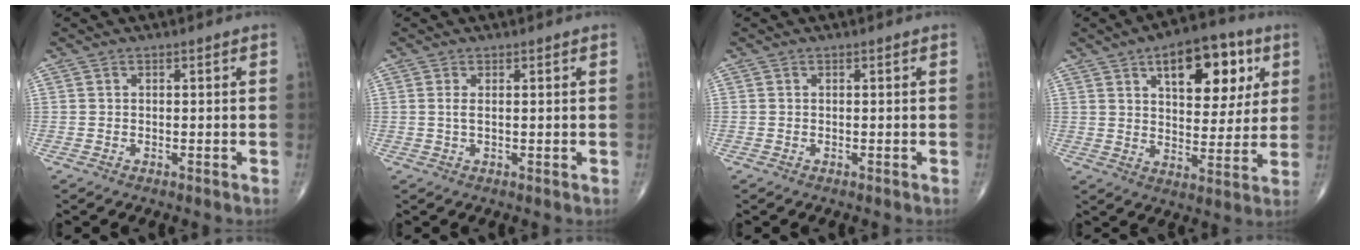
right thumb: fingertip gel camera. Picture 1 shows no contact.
{"total": 1.3, "force": [0.3, 0.2, 1.3], "torque": [-0.031, -0.003, 0.008]}
{"total": 0.0}
{"total": 16.5, "force": [6.9, 8.7, 12.2], "torque": [-0.125, -0.017, 0.101]}